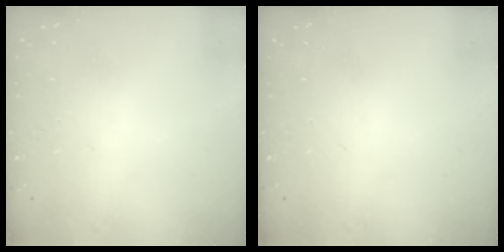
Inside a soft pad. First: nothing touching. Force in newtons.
{"total": 0.0}